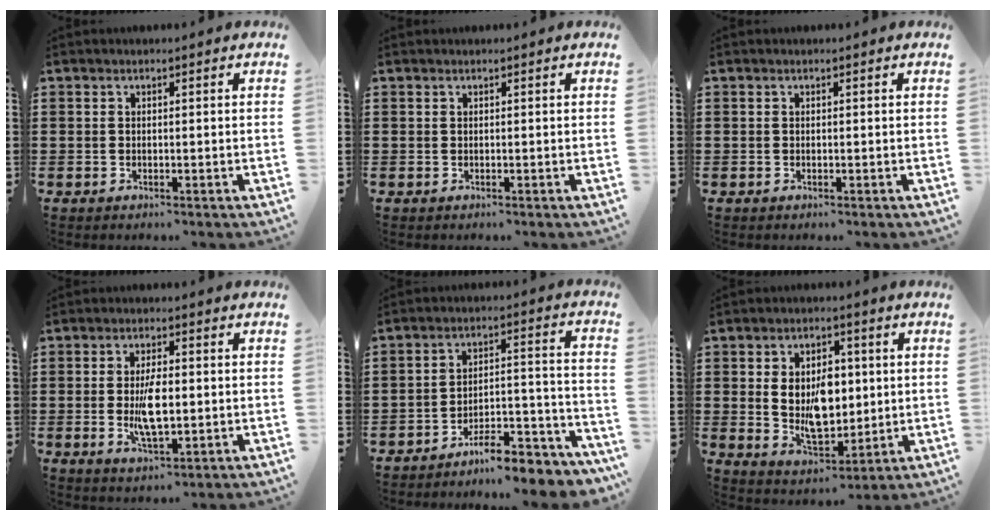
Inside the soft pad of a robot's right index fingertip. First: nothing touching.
{"total": 0.0}
{"total": 0.0}
{"total": 6.6, "force": [-0.5, 2.5, 6.1], "torque": [-0.128, -0.006, -0.014]}
{"total": 8.3, "force": [-7.8, 1.0, 2.8], "torque": [-0.033, 0.023, -0.147]}
{"total": 8.8, "force": [1.0, 5.6, 6.7], "torque": [-0.119, 0.007, 0.014]}